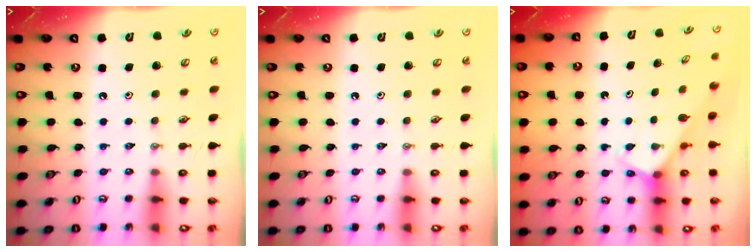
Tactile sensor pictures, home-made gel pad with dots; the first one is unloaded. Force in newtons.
{"total": 0.0}
{"total": 2.7, "press": 2.7, "slide": 0.2}